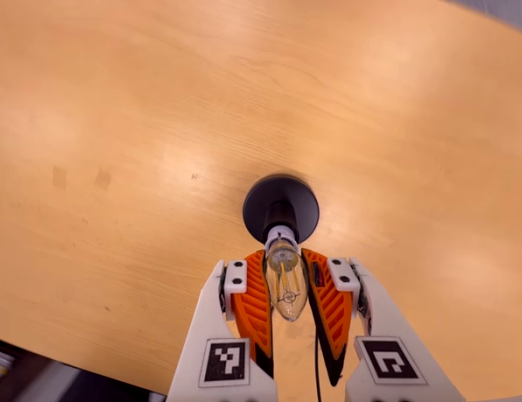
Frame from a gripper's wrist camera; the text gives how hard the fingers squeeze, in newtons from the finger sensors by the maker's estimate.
{"total": 19.8, "left": 19.3, "right": 20.4}